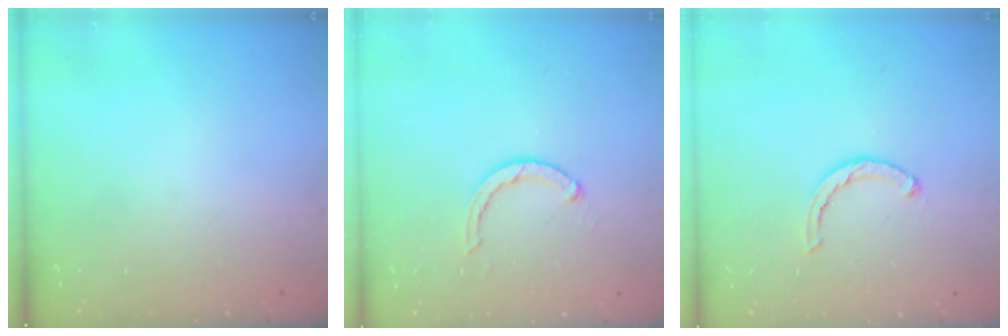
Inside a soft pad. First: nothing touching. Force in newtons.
{"total": 2.6, "press": 2.5, "slide": 0.4}
{"total": 2.7, "press": 2.7, "slide": 0.4}